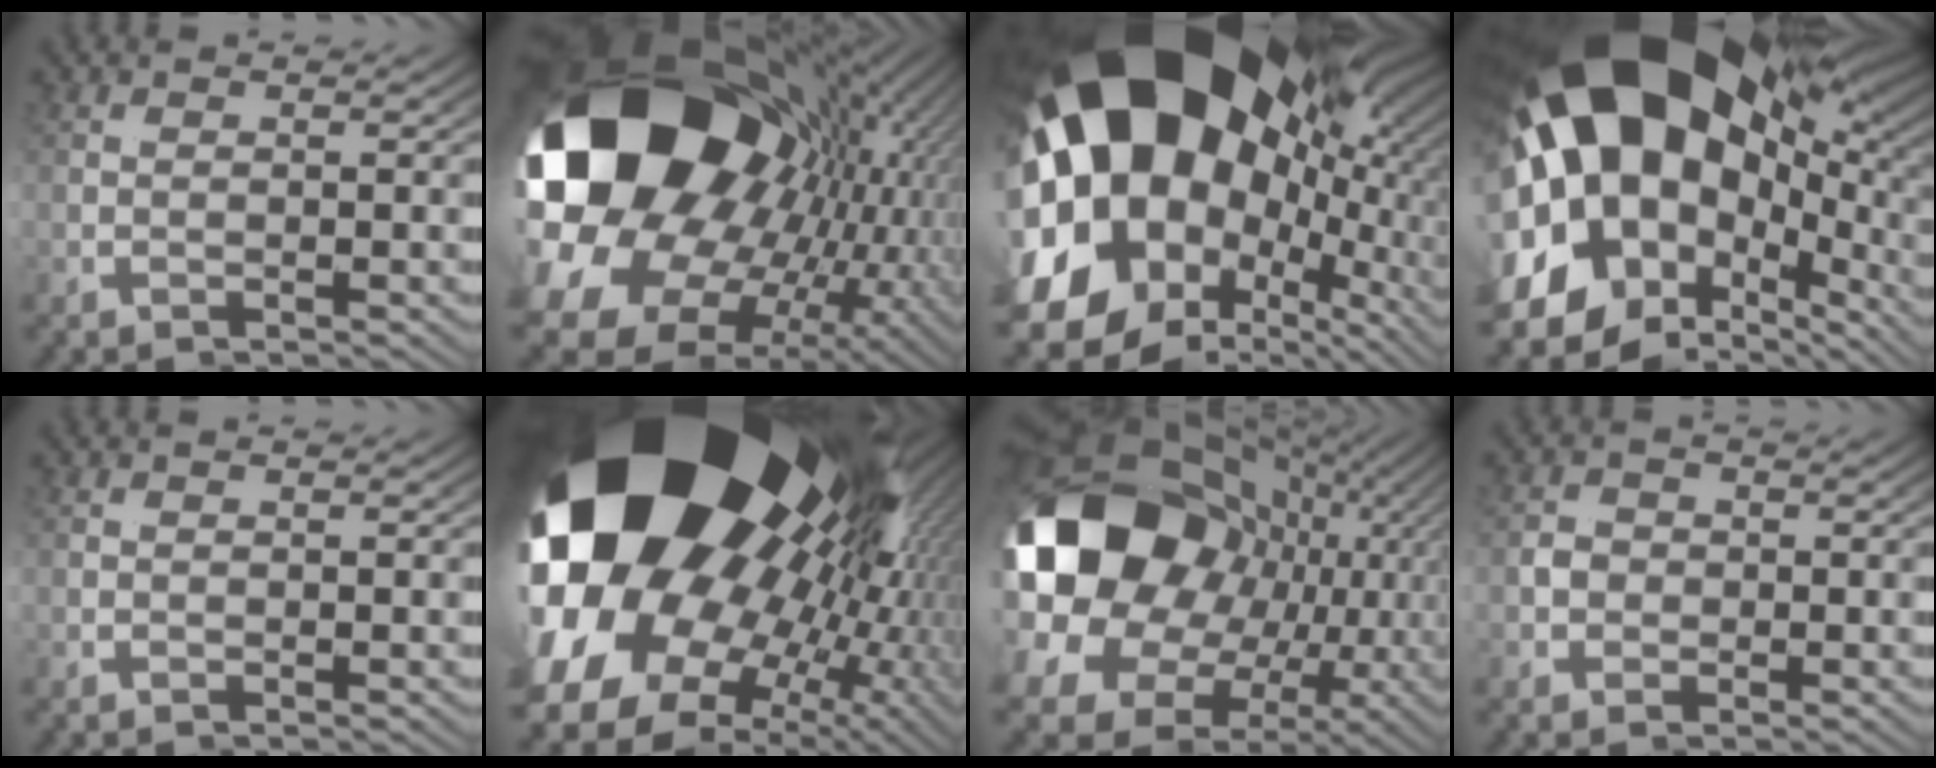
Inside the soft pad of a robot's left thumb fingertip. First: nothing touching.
{"total": 26.3, "force": [0.2, 15.2, 21.4], "torque": [-0.333, -0.030, 0.010]}
{"total": 25.6, "force": [2.2, 15.5, 20.2], "torque": [-0.349, -0.006, 0.035]}
{"total": 19.9, "force": [2.9, 11.0, 16.4], "torque": [-0.282, 0.016, 0.036]}
{"total": 0.0}
{"total": 35.7, "force": [2.5, 21.2, 28.7], "torque": [-0.463, -0.014, 0.035]}
{"total": 18.6, "force": [1.0, 11.4, 14.6], "torque": [-0.225, -0.011, 0.022]}
{"total": 2.1, "force": [-0.2, 2.1, 0.3], "torque": [-0.008, -0.010, -0.001]}